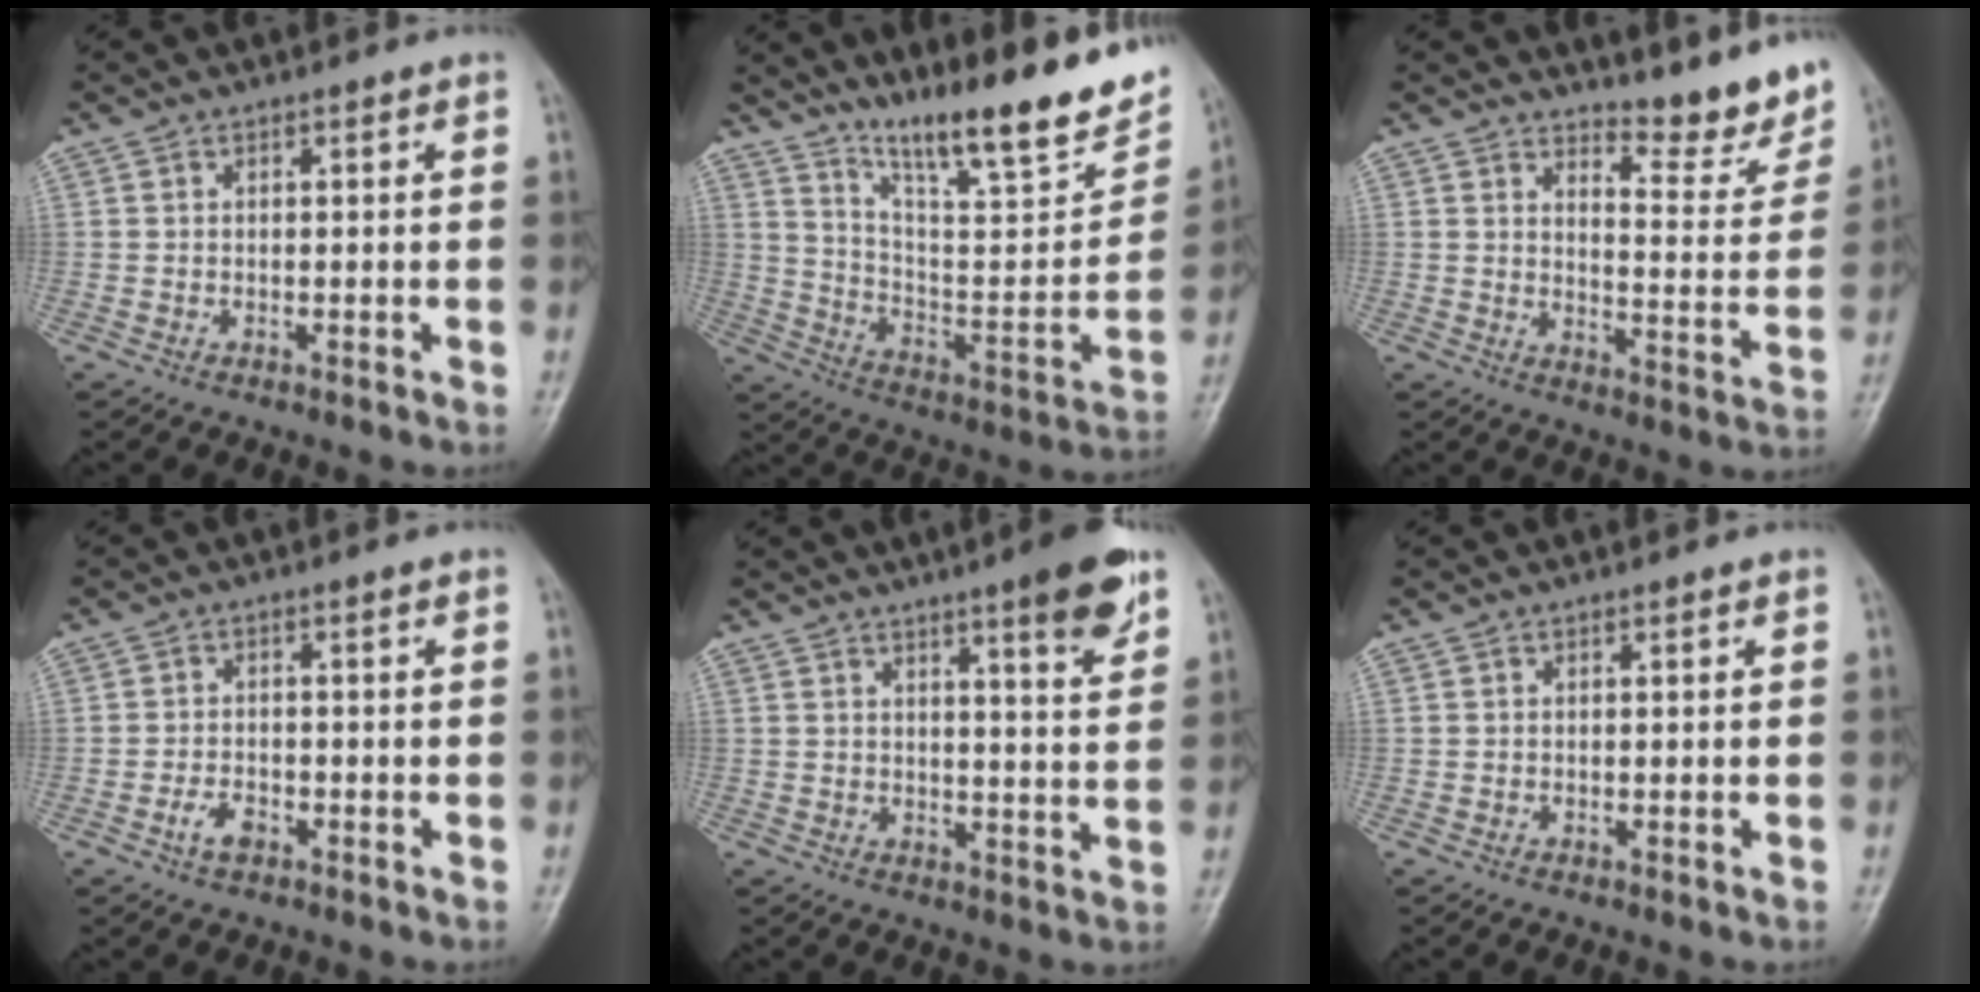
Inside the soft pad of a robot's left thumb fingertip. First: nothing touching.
{"total": 21.4, "force": [15.7, 4.0, 14.1], "torque": [-0.180, -0.083, 0.256]}
{"total": 9.8, "force": [8.8, 2.1, 3.6], "torque": [-0.023, -0.092, 0.116]}
{"total": 2.9, "force": [-1.6, 1.6, 1.8], "torque": [-0.037, 0.012, -0.029]}
{"total": 9.0, "force": [5.6, 1.2, 7.0], "torque": [-0.085, -0.031, 0.074]}
{"total": 0.0}